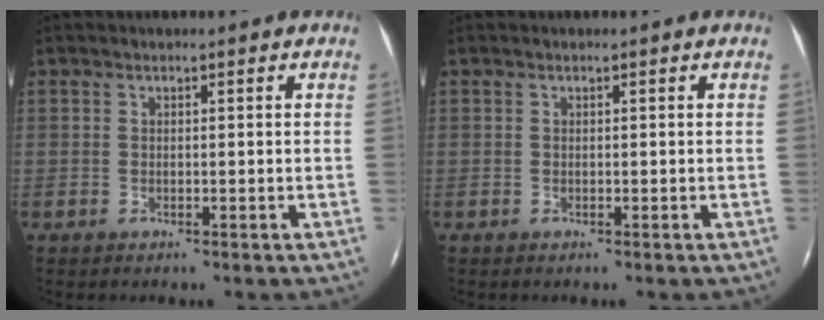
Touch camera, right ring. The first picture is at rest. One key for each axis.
{"total": 0.0}